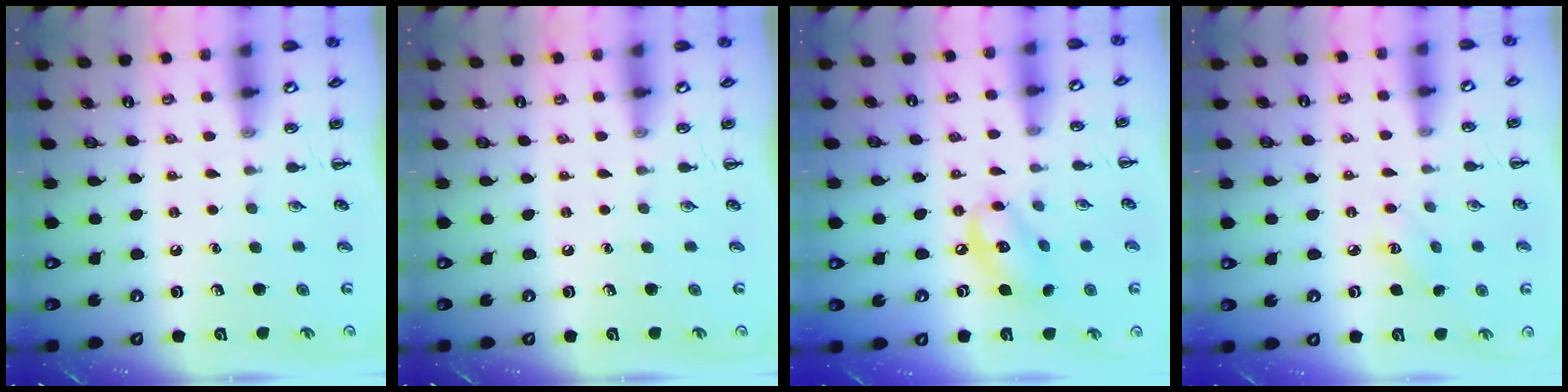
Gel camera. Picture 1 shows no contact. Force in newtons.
{"total": 0.0}
{"total": 10.3, "press": 10.1, "slide": 1.9}
{"total": 2.9, "press": 2.8, "slide": 0.8}